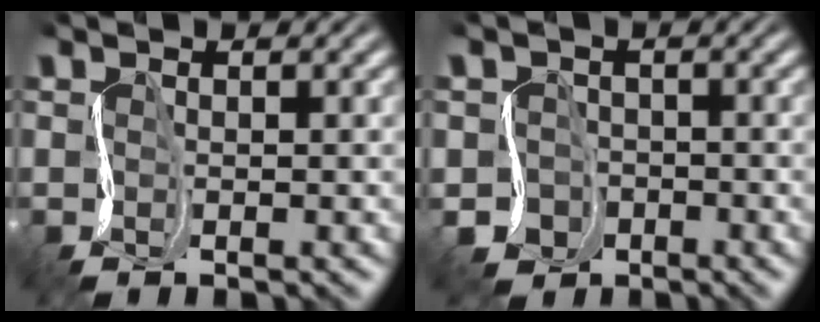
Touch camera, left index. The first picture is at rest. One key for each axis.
{"total": 2.1, "fx": -0.9, "fy": 1.9, "fz": -0.1, "tx": 0.006, "ty": 0.001, "tz": -0.018}